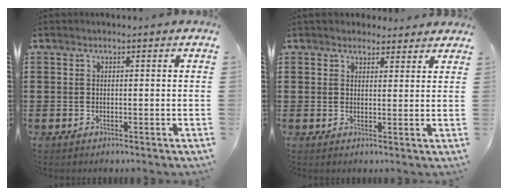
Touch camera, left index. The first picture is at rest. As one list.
[{"total": 2.8, "force": [2.6, 1.1, 0.2], "torque": [-0.002, -0.004, 0.047]}]